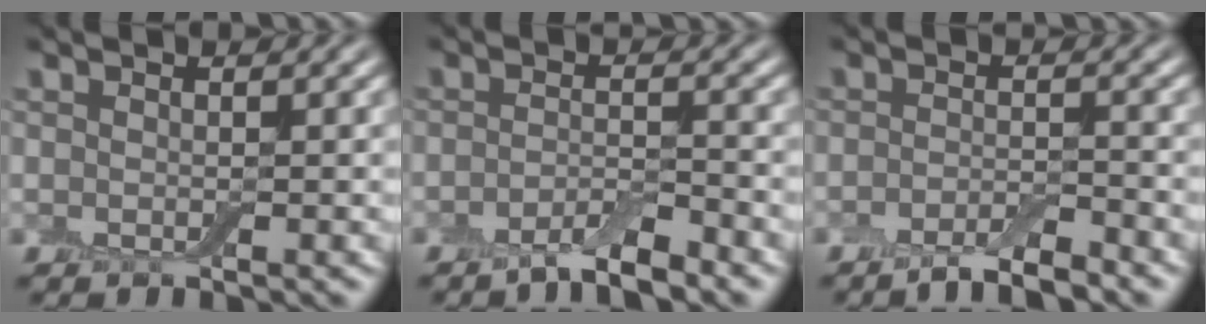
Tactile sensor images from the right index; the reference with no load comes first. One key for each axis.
{"total": 2.9, "fx": -2.2, "fy": 0.5, "fz": 1.8, "tx": -0.031, "ty": 0.005, "tz": -0.046}
{"total": 3.4, "fx": -2.7, "fy": 0.7, "fz": 2.1, "tx": -0.034, "ty": 0.002, "tz": -0.048}